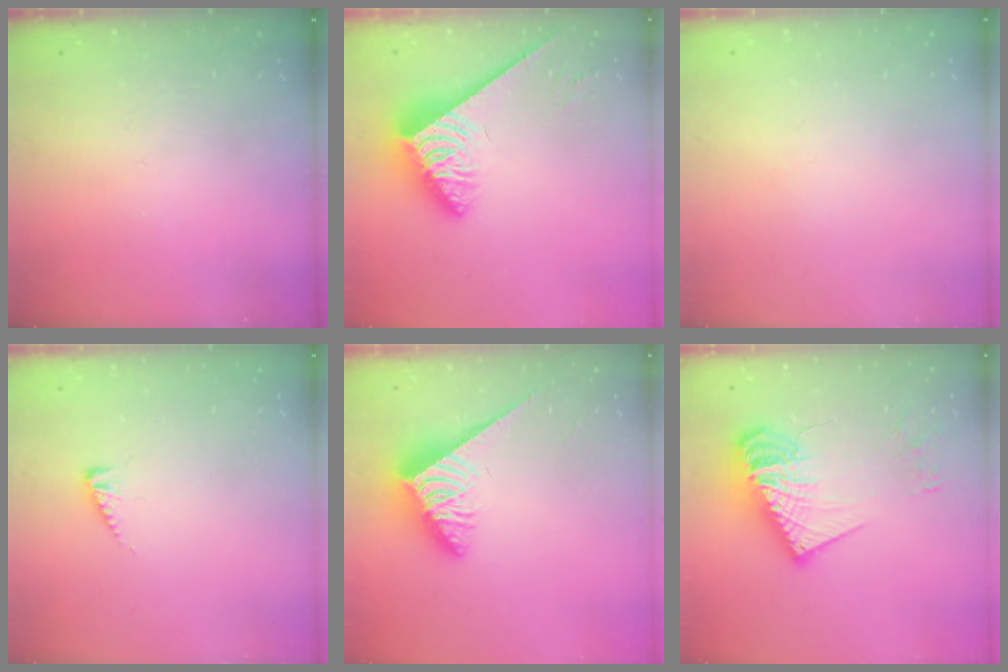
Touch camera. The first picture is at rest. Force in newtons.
{"total": 4.3, "press": 4.3, "slide": 0.5}
{"total": 0.0}
{"total": 2.9, "press": 2.9, "slide": 0.2}
{"total": 5.5, "press": 5.5, "slide": 0.2}
{"total": 21.8, "press": 21.7, "slide": 1.9}